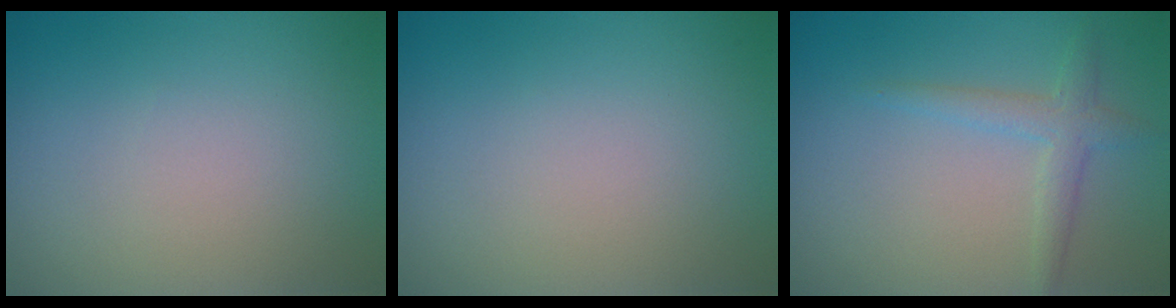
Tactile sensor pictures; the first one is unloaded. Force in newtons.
{"total": 0.0}
{"total": 2.3, "press": 2.3, "slide": 0.1}